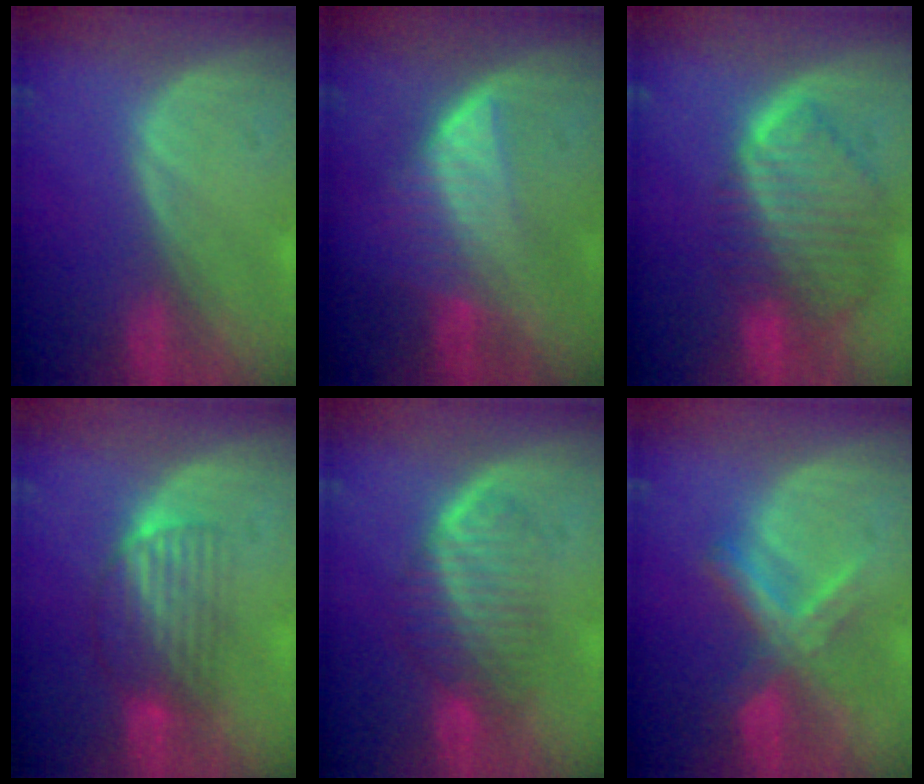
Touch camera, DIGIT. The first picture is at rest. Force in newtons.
{"total": 6.9, "press": 6.0, "slide": 3.3}
{"total": 10.1, "press": 8.6, "slide": 5.2}
{"total": 6.6, "press": 5.7, "slide": 3.3}
{"total": 6.5, "press": 6.3, "slide": 1.8}
{"total": 6.6, "press": 6.2, "slide": 2.3}